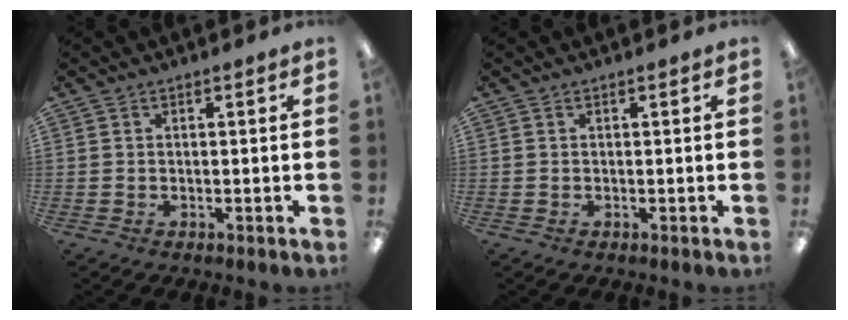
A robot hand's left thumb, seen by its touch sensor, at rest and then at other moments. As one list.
[{"total": 0.0}]